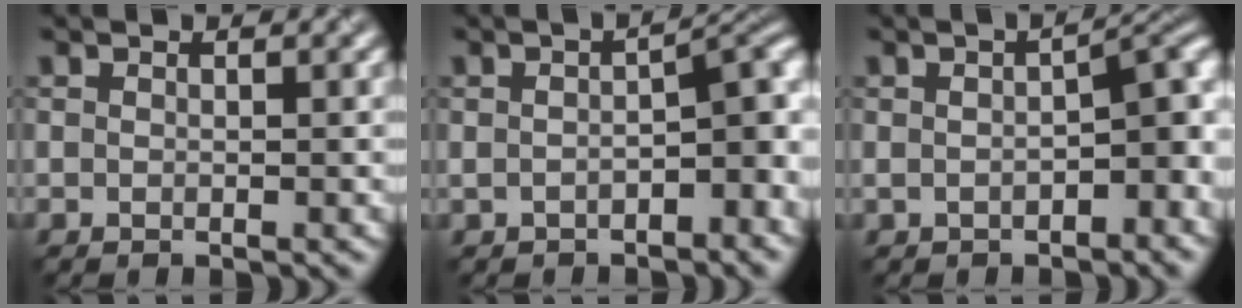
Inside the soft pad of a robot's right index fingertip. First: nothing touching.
{"total": 4.8, "force": [-1.3, 1.9, 4.2], "torque": [-0.048, 0.009, -0.025]}
{"total": 5.0, "force": [-0.8, 2.0, 4.5], "torque": [-0.050, 0.009, -0.015]}